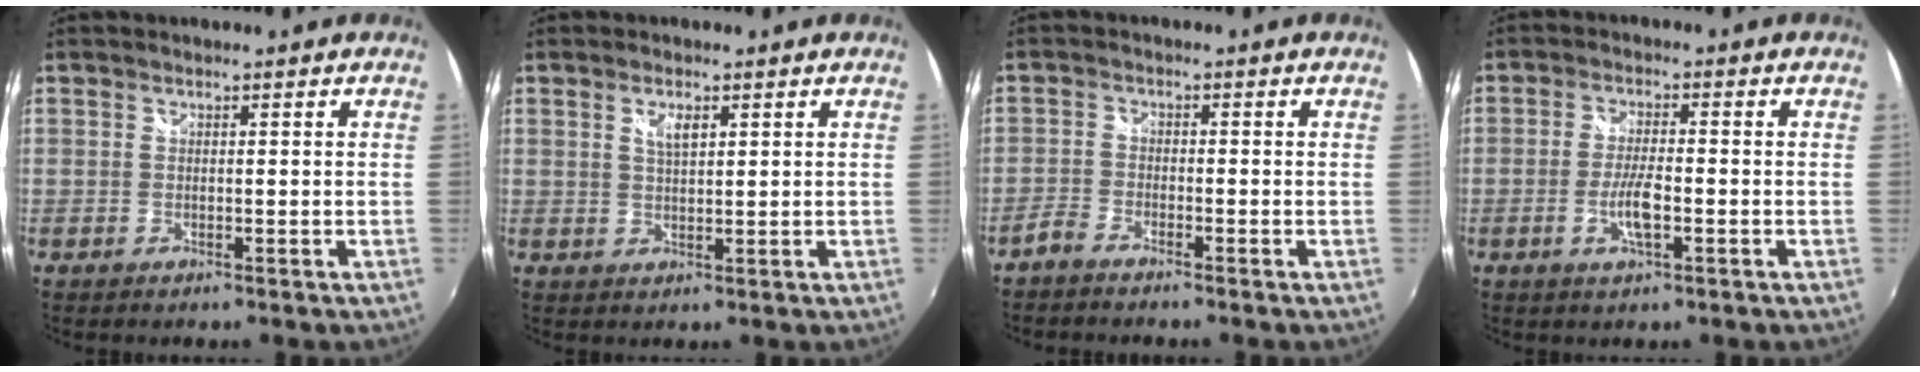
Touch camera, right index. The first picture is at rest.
{"total": 3.1, "force": [1.5, 1.4, 2.4], "torque": [-0.040, 0.000, 0.026]}
{"total": 2.6, "force": [-2.3, 0.9, 0.7], "torque": [-0.028, 0.004, -0.049]}
{"total": 5.1, "force": [-1.5, 1.3, 4.7], "torque": [-0.095, -0.005, -0.029]}